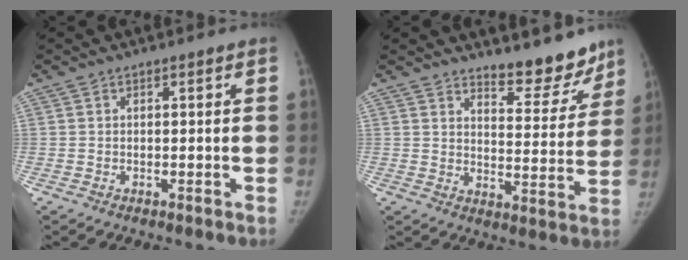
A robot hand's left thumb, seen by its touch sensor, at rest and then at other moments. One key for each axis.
{"total": 10.2, "fx": 8.9, "fy": 3.4, "fz": 3.8, "tx": -0.012, "ty": -0.077, "tz": 0.127}